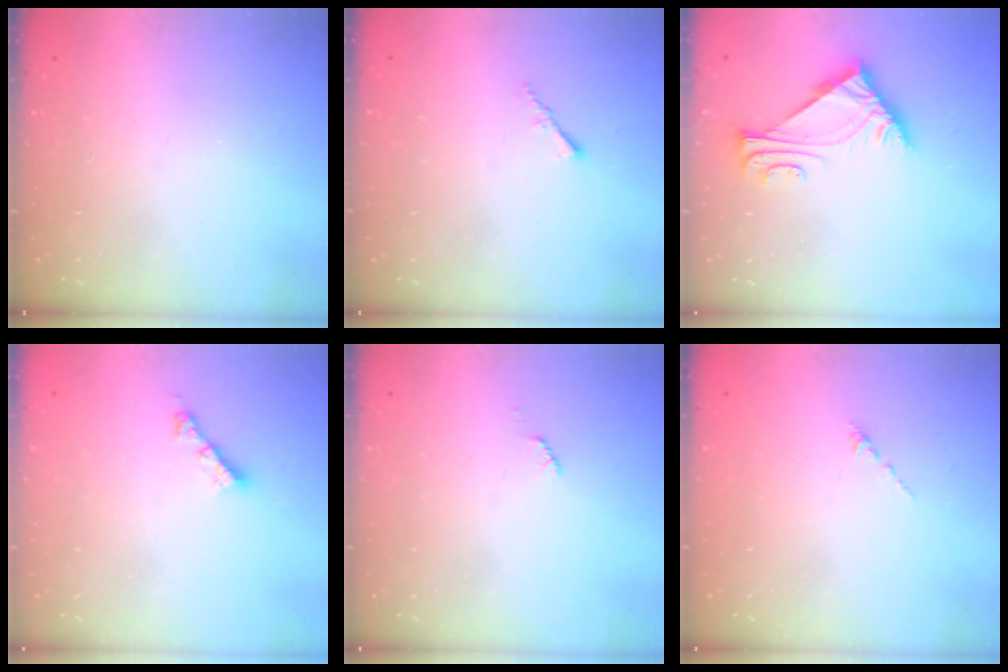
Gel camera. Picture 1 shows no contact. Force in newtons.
{"total": 1.0, "press": 1.0, "slide": 0.4}
{"total": 6.4, "press": 6.3, "slide": 0.9}
{"total": 3.3, "press": 3.3, "slide": 0.2}
{"total": 2.5, "press": 2.5, "slide": 0.4}
{"total": 0.0}